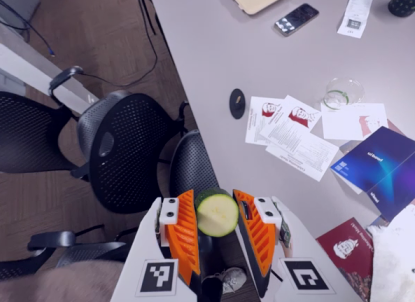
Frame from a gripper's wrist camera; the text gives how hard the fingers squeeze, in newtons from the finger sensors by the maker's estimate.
{"total": 10.2, "left": 10.3, "right": 10.2}